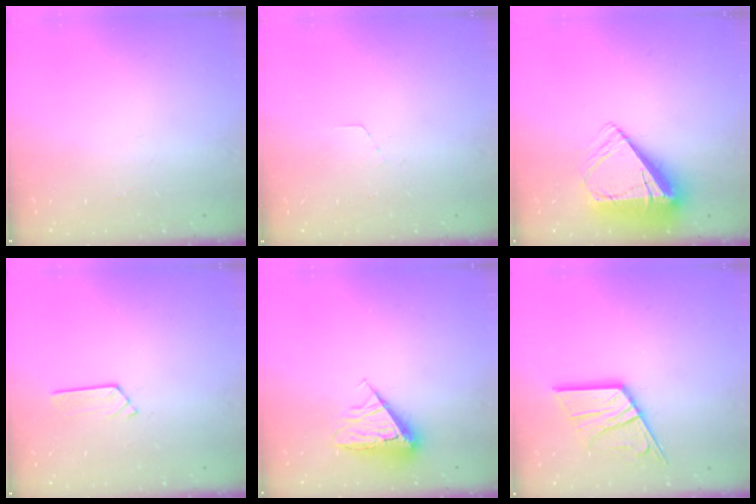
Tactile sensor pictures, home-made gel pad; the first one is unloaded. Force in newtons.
{"total": 2.6, "press": 2.6, "slide": 0.1}
{"total": 10.2, "press": 10.1, "slide": 1.4}
{"total": 2.9, "press": 2.9, "slide": 0.3}
{"total": 9.4, "press": 9.3, "slide": 1.1}
{"total": 15.5, "press": 15.4, "slide": 1.7}